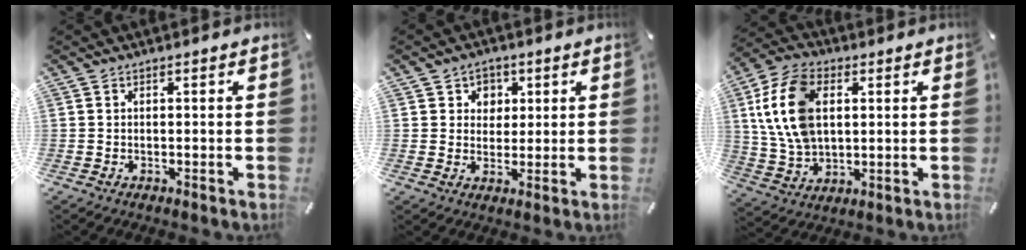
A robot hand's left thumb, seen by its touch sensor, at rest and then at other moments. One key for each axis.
{"total": 4.5, "fx": 1.5, "fy": 4.2, "fz": 0.7, "tx": -0.004, "ty": -0.001, "tz": 0.020}
{"total": 14.6, "fx": 3.2, "fy": 10.2, "fz": 10.0, "tx": -0.247, "ty": 0.009, "tz": 0.055}